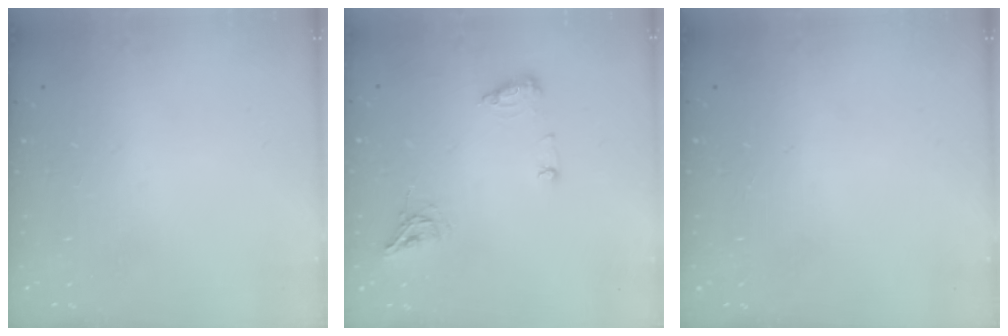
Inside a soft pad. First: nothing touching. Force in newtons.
{"total": 8.8, "press": 8.8, "slide": 0.5}
{"total": 0.0}